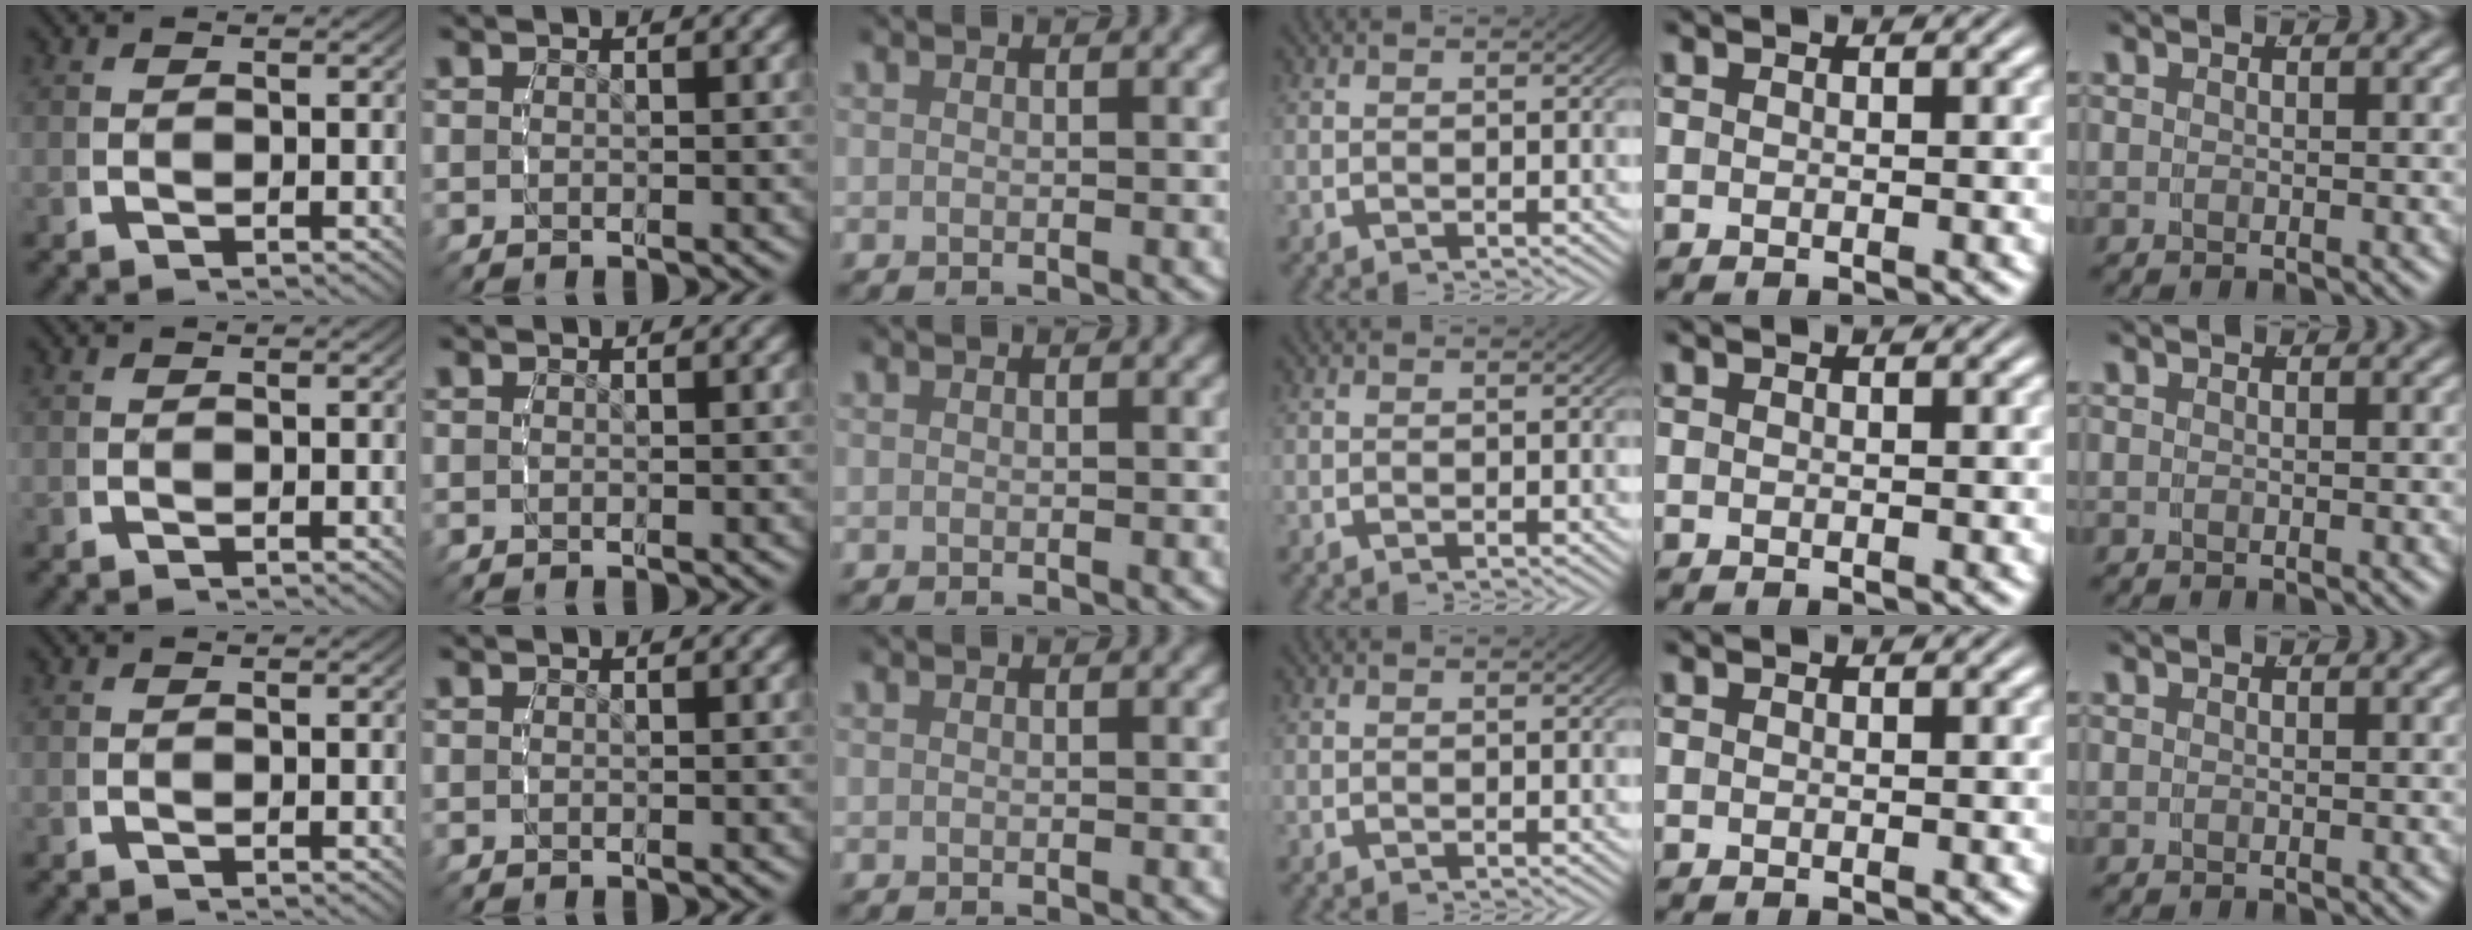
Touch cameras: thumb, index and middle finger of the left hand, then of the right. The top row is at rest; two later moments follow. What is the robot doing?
{"motion": "reach", "object": "paper towel"}